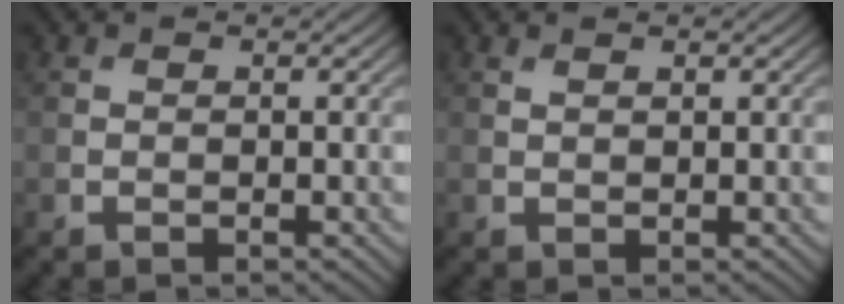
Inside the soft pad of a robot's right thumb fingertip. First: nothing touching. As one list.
[{"total": 0.6, "force": [0.5, 0.1, 0.3], "torque": [-0.005, 0.002, 0.011]}]